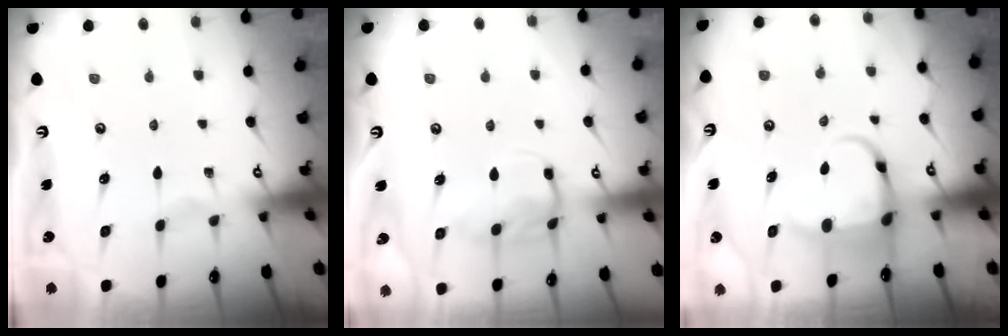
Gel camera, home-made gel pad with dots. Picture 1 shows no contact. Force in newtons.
{"total": 11.1, "press": 11.1, "slide": 0.9}
{"total": 5.7, "press": 5.5, "slide": 1.5}